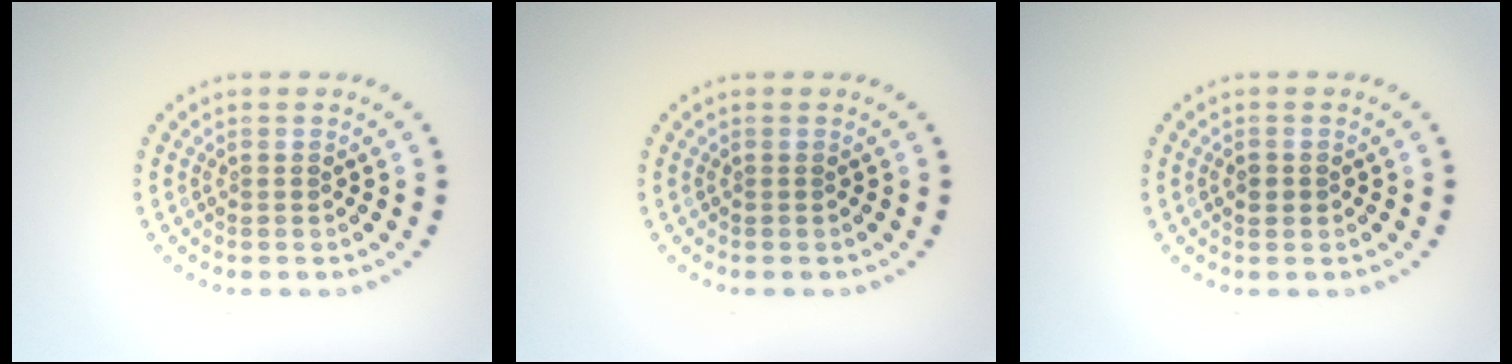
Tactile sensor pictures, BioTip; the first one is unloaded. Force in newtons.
{"total": 0.0}
{"total": 1.3, "press": 1.3, "slide": 0.2}